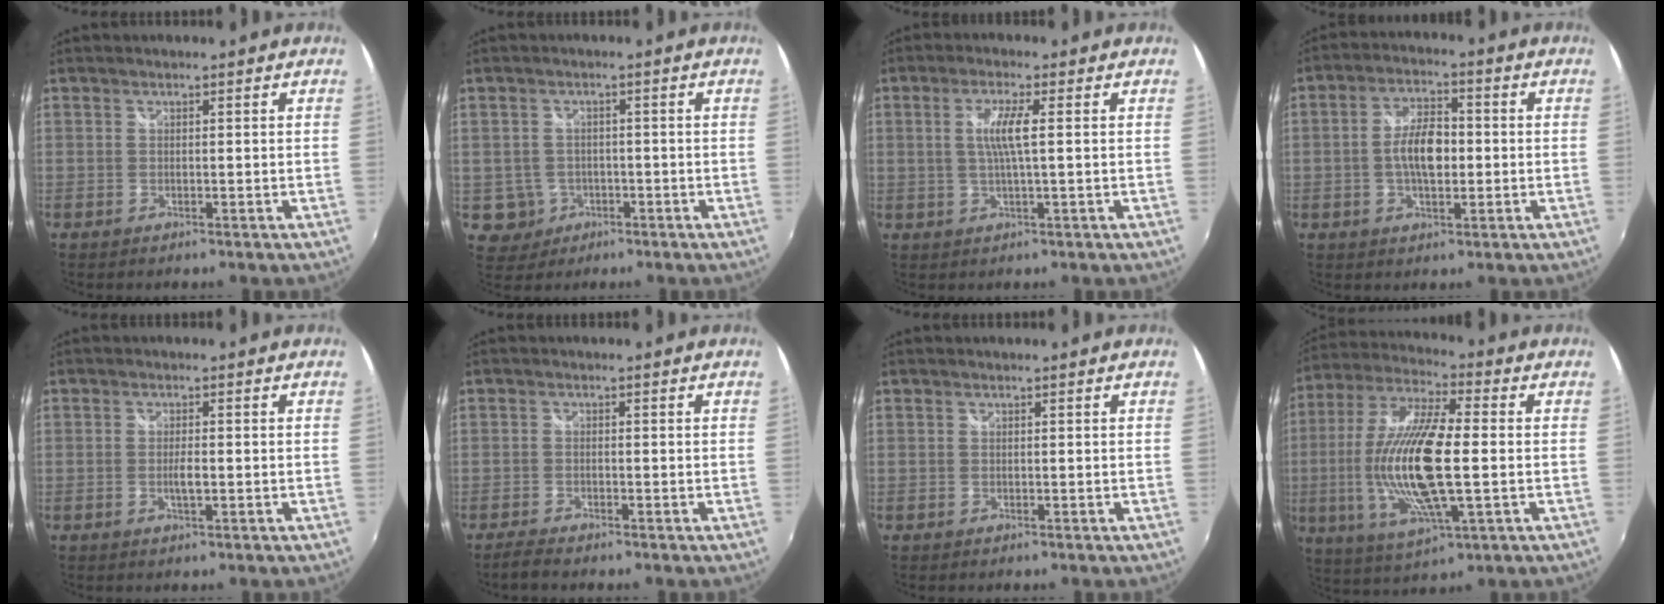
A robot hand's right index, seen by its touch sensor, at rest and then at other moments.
{"total": 5.1, "force": [-1.3, 4.9, 0.7], "torque": [-0.026, 0.011, -0.010]}
{"total": 4.9, "force": [0.6, 0.1, 4.9], "torque": [-0.096, -0.003, 0.013]}
{"total": 7.6, "force": [-0.8, 3.6, 6.7], "torque": [-0.123, 0.010, -0.013]}
{"total": 2.1, "force": [-0.4, 0.6, 2.0], "torque": [-0.037, -0.005, -0.007]}
{"total": 2.5, "force": [-2.1, 0.3, 1.4], "torque": [-0.035, -0.006, -0.039]}
{"total": 0.0}
{"total": 19.8, "force": [-1.7, 5.4, 18.9], "torque": [-0.373, -0.011, -0.030]}